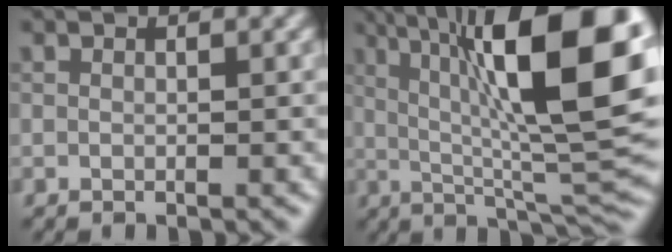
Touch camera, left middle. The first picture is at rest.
{"total": 16.2, "force": [4.5, 4.3, 14.9], "torque": [-0.216, 0.013, 0.069]}